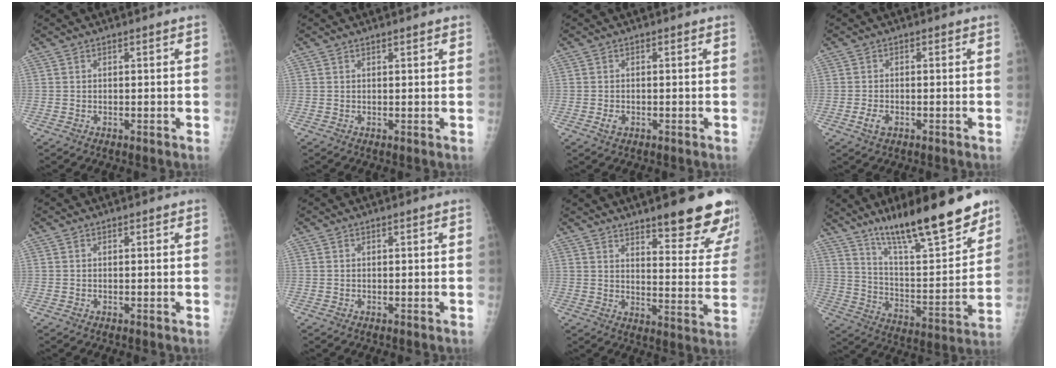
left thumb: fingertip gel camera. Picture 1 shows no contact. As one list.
[{"total": 1.0, "force": [0.8, 0.3, 0.6], "torque": [-0.007, -0.001, 0.010]}, {"total": 1.6, "force": [-0.5, 1.1, 0.9], "torque": [-0.014, 0.000, -0.009]}, {"total": 2.5, "force": [-1.1, 1.5, 1.7], "torque": [-0.031, 0.000, -0.019]}, {"total": 0.0}, {"total": 0.0}, {"total": 19.2, "force": [14.0, 4.2, 12.4], "torque": [-0.125, -0.086, 0.182]}, {"total": 23.1, "force": [16.3, 4.9, 15.5], "torque": [-0.220, -0.081, 0.273]}]